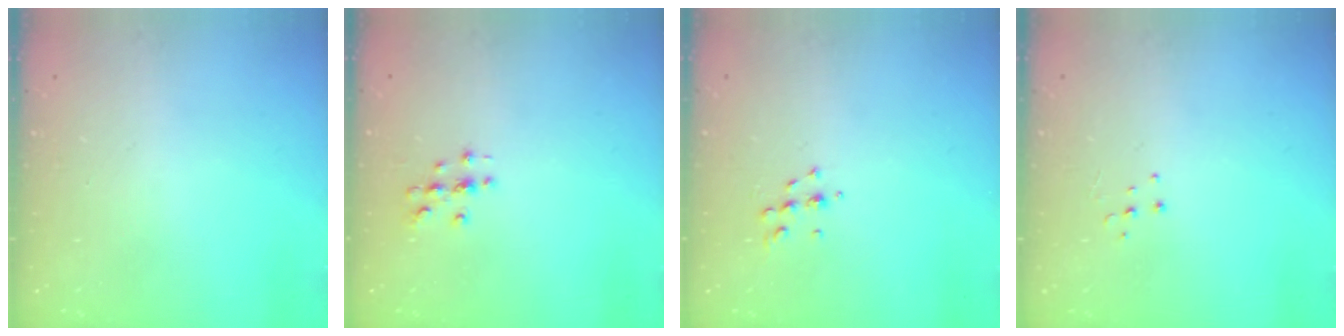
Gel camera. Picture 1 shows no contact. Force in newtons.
{"total": 3.0, "press": 3.0, "slide": 0.3}
{"total": 4.7, "press": 4.6, "slide": 0.8}
{"total": 4.3, "press": 4.3, "slide": 0.3}